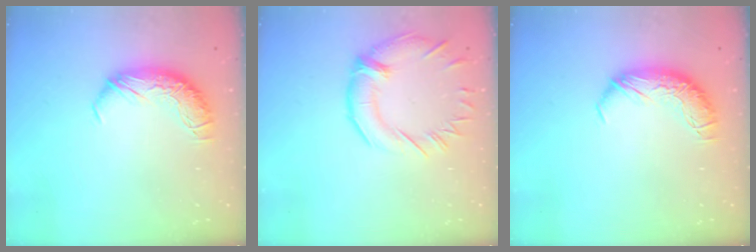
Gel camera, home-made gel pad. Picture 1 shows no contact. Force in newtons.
{"total": 2.0, "press": 1.7, "slide": 1.0}
{"total": 0.0}